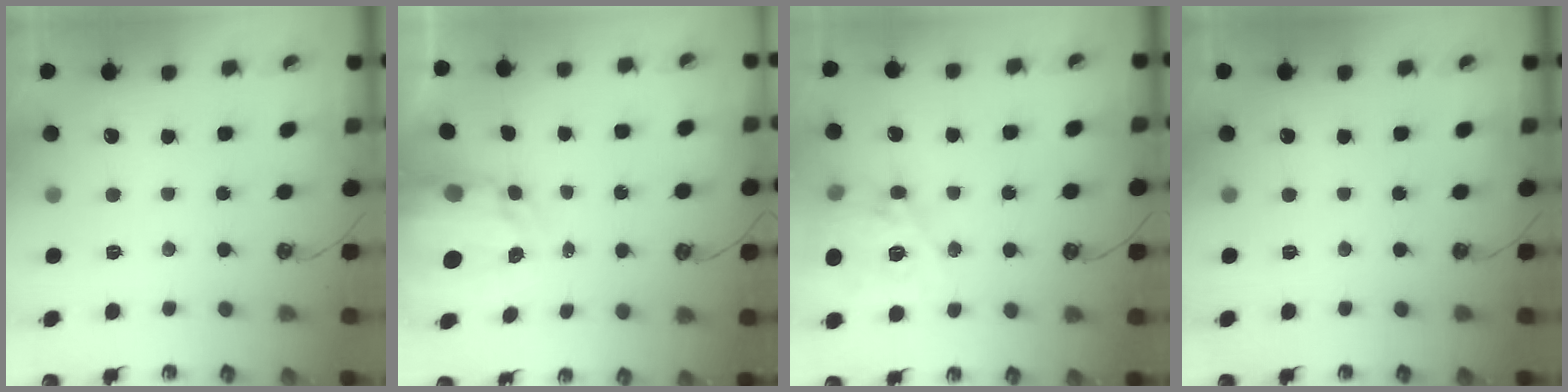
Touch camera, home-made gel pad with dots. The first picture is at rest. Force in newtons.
{"total": 5.0, "press": 5.0, "slide": 0.4}
{"total": 15.0, "press": 14.9, "slide": 1.3}
{"total": 0.0}